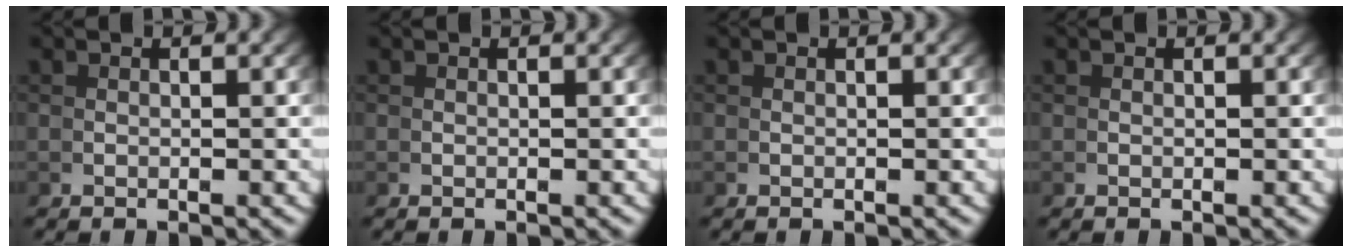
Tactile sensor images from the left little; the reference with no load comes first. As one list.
[{"total": 0.0}, {"total": 0.0}, {"total": 0.0}]